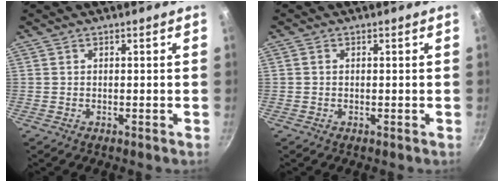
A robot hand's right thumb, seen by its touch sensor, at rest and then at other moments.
{"total": 0.5, "force": [0.0, 0.5, 0.2], "torque": [-0.003, 0.003, -0.001]}